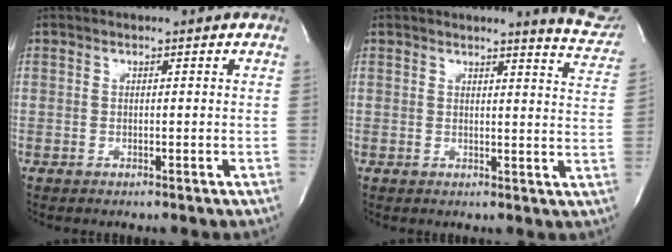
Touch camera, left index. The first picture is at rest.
{"total": 7.1, "force": [6.9, -0.1, 1.3], "torque": [-0.005, -0.063, 0.049]}